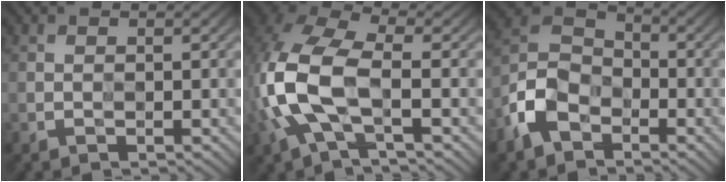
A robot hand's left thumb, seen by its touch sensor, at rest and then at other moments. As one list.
[{"total": 11.9, "force": [-2.1, 6.7, 9.6], "torque": [-0.249, 0.004, -0.048]}, {"total": 7.8, "force": [-4.7, 5.2, 3.5], "torque": [-0.073, 0.004, -0.112]}]